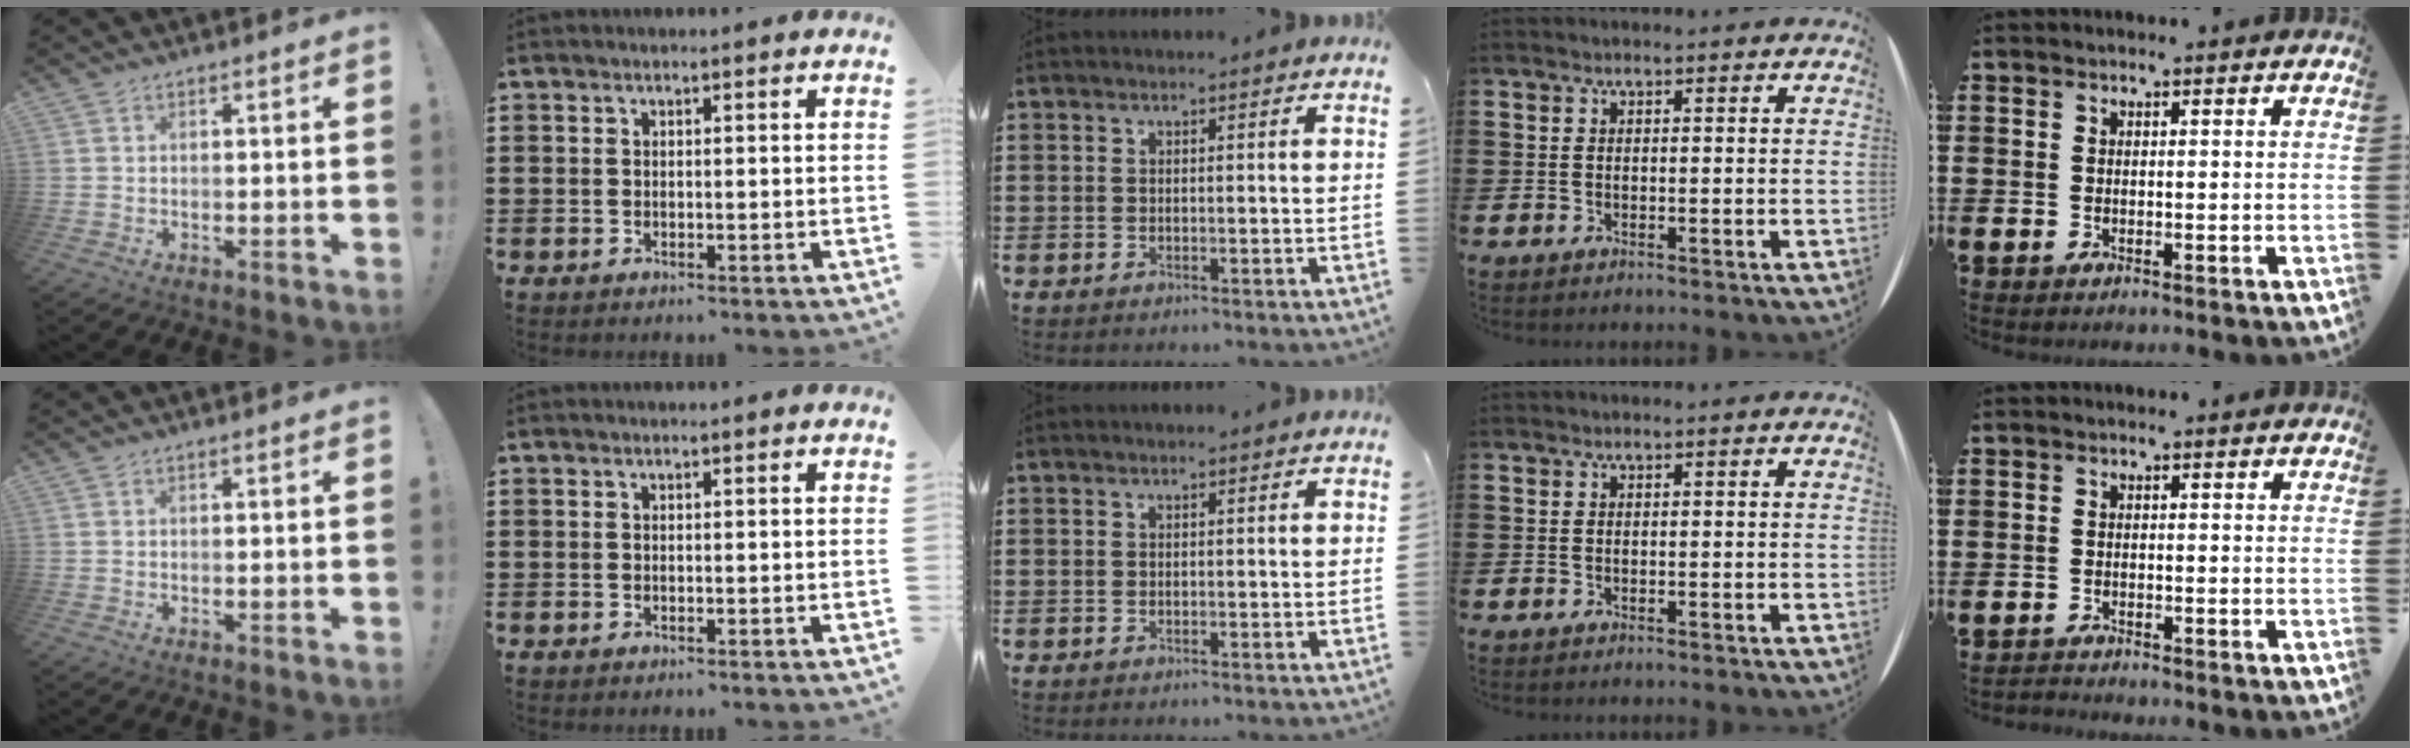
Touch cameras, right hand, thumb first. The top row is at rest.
{"little": {"total": 0.8, "force": [-0.8, 0.0, -0.1], "torque": [-0.001, 0.000, -0.017]}}